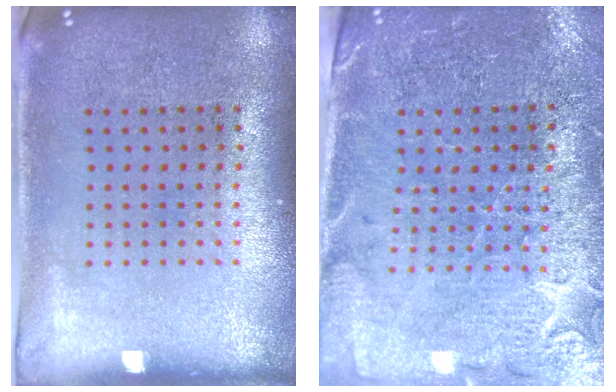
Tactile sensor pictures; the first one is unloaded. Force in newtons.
{"total": 3.3, "press": 3.1, "slide": 1.0}